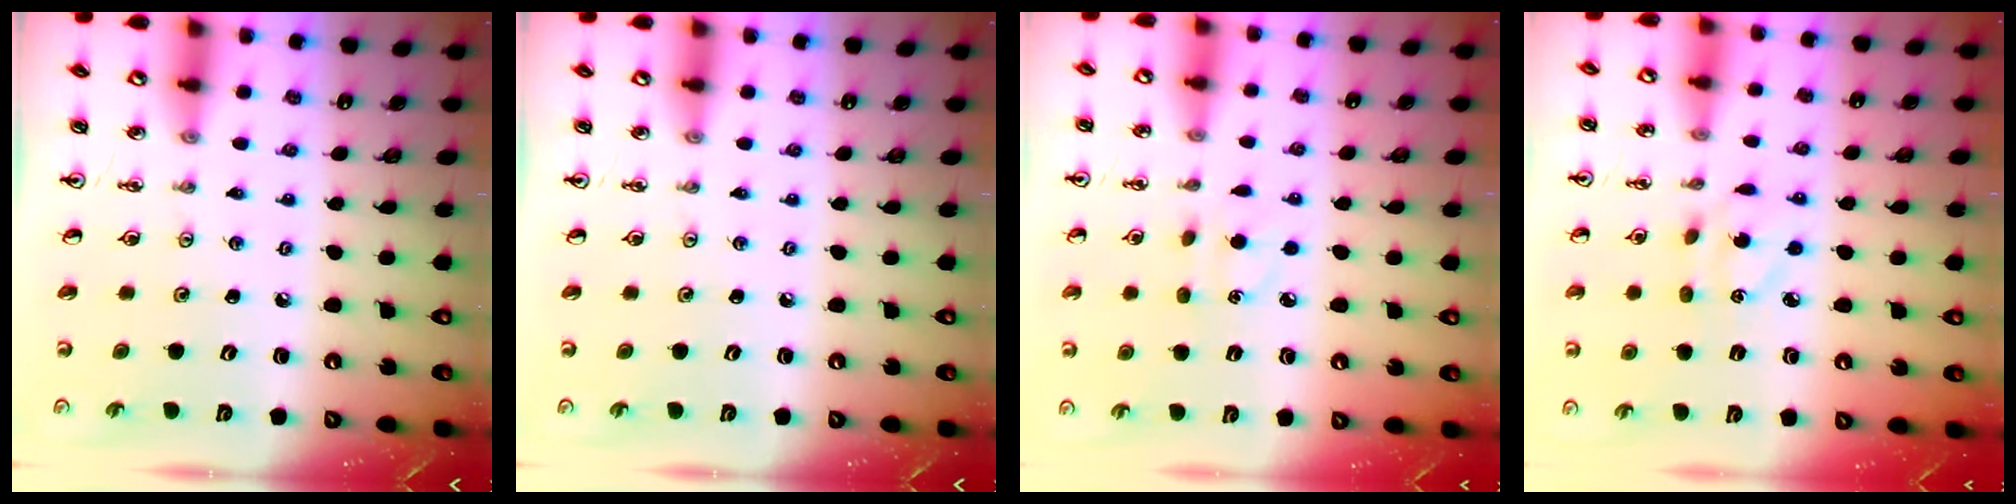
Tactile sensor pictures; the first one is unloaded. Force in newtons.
{"total": 0.0}
{"total": 4.3, "press": 4.3, "slide": 0.5}
{"total": 3.9, "press": 3.9, "slide": 0.4}